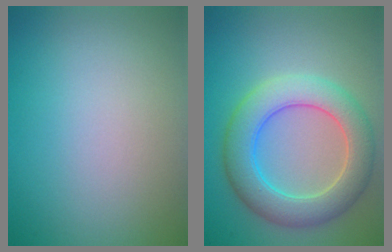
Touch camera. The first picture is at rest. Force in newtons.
{"total": 6.6, "press": 6.6, "slide": 0.2}